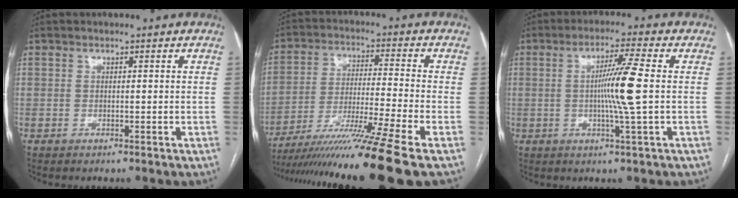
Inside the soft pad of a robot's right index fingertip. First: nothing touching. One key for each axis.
{"total": 17.3, "fx": -13.3, "fy": -3.6, "fz": 10.5, "tx": -0.176, "ty": -0.037, "tz": -0.226}
{"total": 7.6, "fx": 0.0, "fy": -1.3, "fz": 7.5, "tx": -0.137, "ty": -0.003, "tz": -0.001}